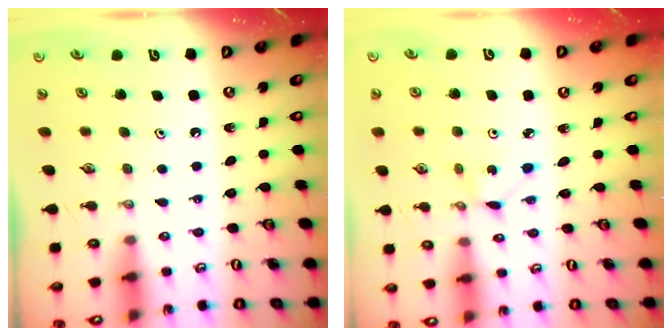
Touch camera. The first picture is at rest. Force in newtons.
{"total": 1.3, "press": 1.3, "slide": 0.2}